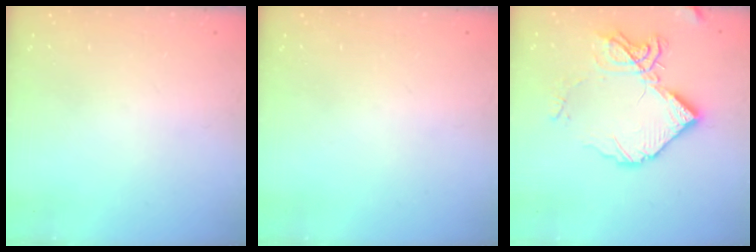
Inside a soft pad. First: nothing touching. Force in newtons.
{"total": 0.0}
{"total": 15.4, "press": 15.3, "slide": 1.2}